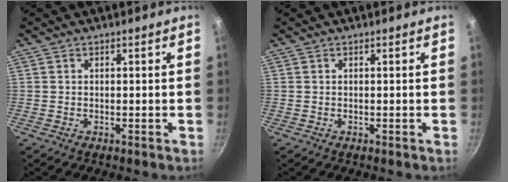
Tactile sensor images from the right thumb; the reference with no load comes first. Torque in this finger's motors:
{"motor_torque": [-0.01, -0.01, 0.00, 0.00, 0.00]}